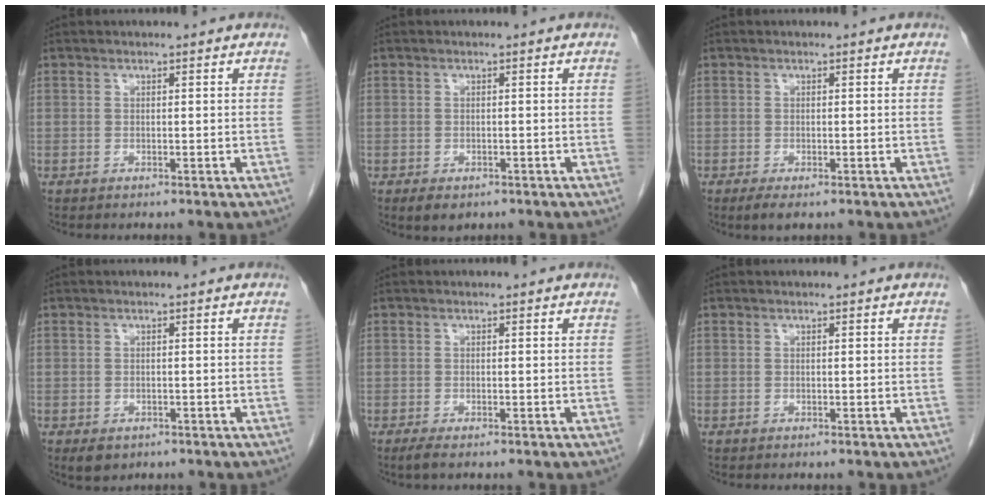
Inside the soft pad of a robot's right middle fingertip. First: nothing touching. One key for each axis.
{"total": 3.4, "fx": -2.2, "fy": 1.9, "fz": 1.6, "tx": -0.021, "ty": -0.002, "tz": -0.027}
{"total": 2.5, "fx": -1.6, "fy": 0.9, "fz": 1.7, "tx": -0.030, "ty": -0.005, "tz": -0.022}
{"total": 2.4, "fx": -1.4, "fy": 1.6, "fz": 1.1, "tx": -0.015, "ty": -0.001, "tz": -0.012}
{"total": 1.3, "fx": -0.9, "fy": 0.1, "fz": 0.9, "tx": -0.025, "ty": -0.005, "tz": -0.017}
{"total": 0.0}